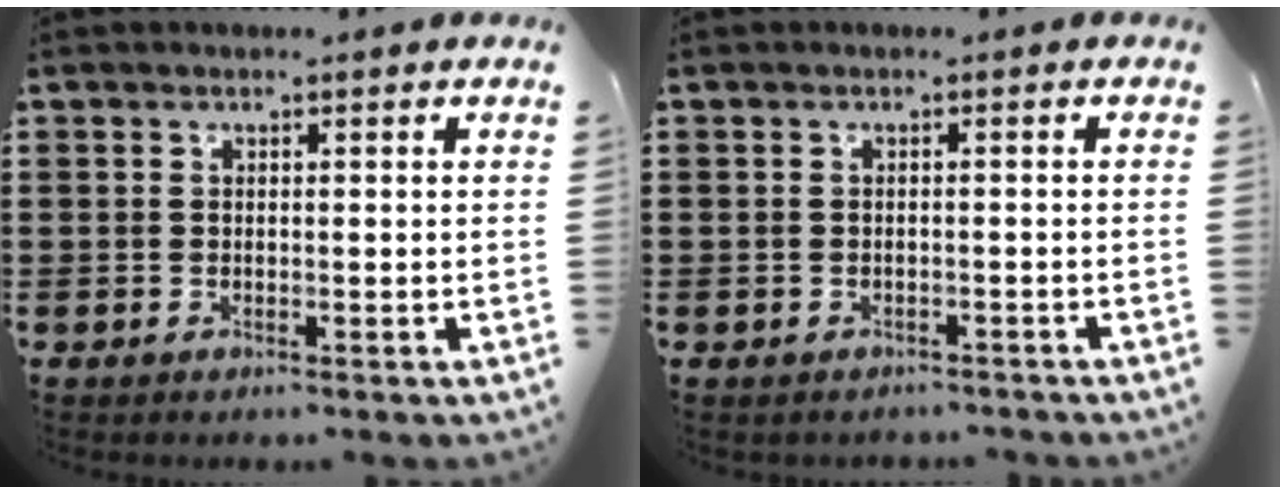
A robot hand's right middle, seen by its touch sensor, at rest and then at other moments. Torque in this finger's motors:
{"motor_torque": [0.04, -0.01, 0.04, 0.04]}